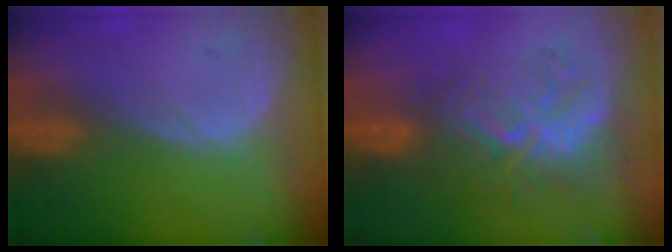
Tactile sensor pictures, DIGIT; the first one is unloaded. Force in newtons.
{"total": 9.8, "press": 8.5, "slide": 4.8}